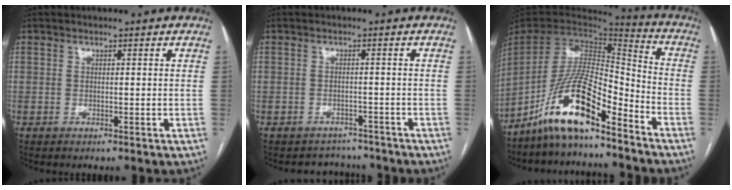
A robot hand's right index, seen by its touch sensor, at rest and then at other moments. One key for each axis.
{"total": 3.7, "fx": -3.3, "fy": 1.5, "fz": -0.8, "tx": 0.011, "ty": 0.016, "tz": -0.047}
{"total": 14.4, "fx": -10.3, "fy": 2.3, "fz": 9.7, "tx": -0.193, "ty": 0.012, "tz": -0.191}